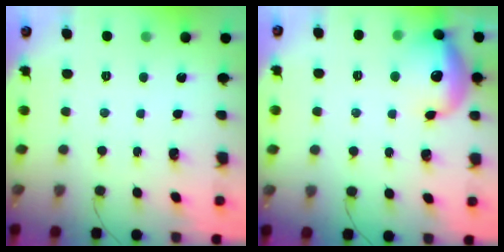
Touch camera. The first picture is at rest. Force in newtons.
{"total": 16.8, "press": 15.9, "slide": 5.5}